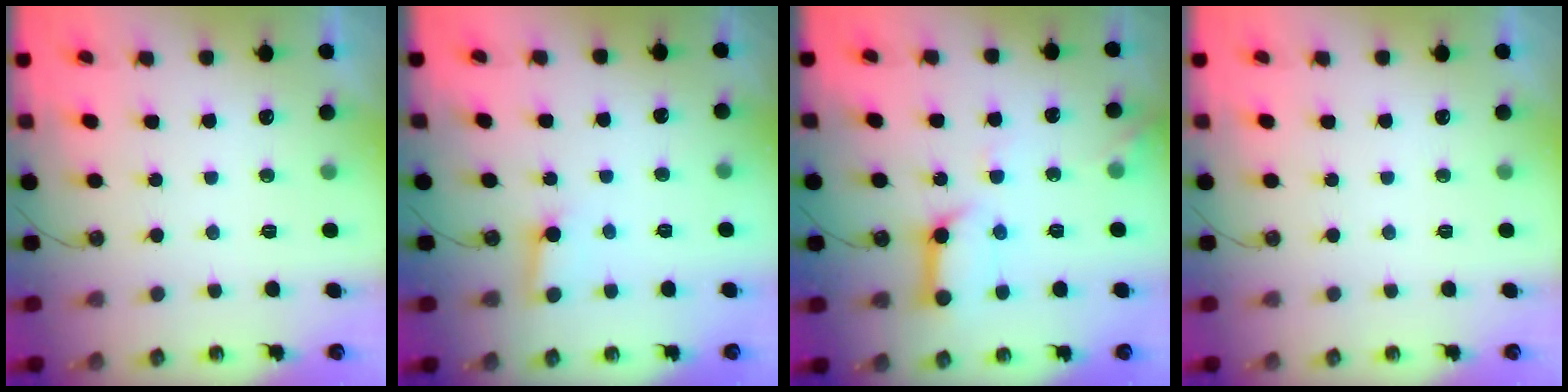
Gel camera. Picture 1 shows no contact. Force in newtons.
{"total": 2.6, "press": 2.6, "slide": 0.4}
{"total": 10.8, "press": 10.8, "slide": 0.8}
{"total": 0.0}